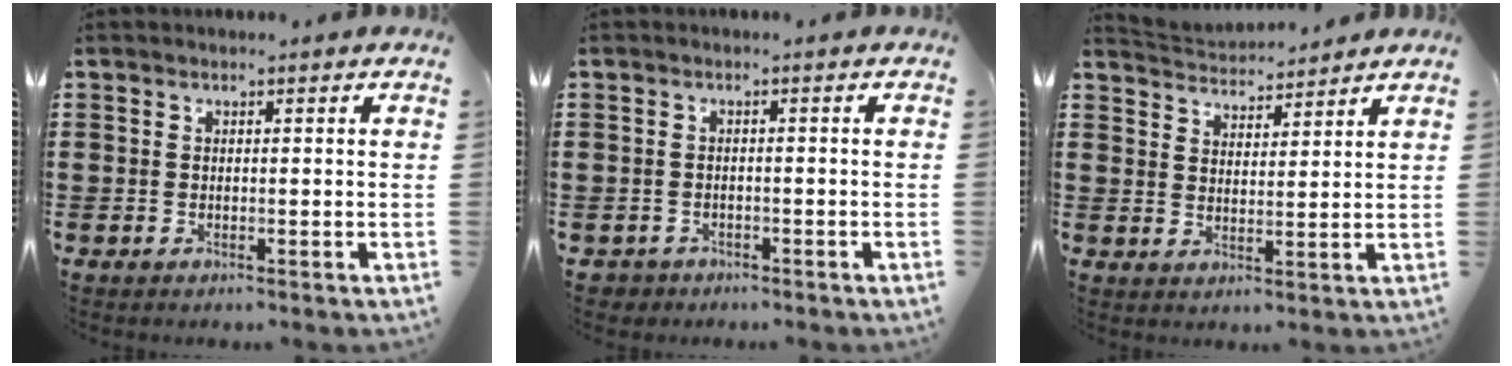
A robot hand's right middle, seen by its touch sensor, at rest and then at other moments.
{"total": 1.2, "force": [-1.0, 0.6, -0.1], "torque": [-0.002, 0.001, -0.024]}
{"total": 3.3, "force": [3.2, 0.2, -0.7], "torque": [-0.003, -0.020, 0.058]}